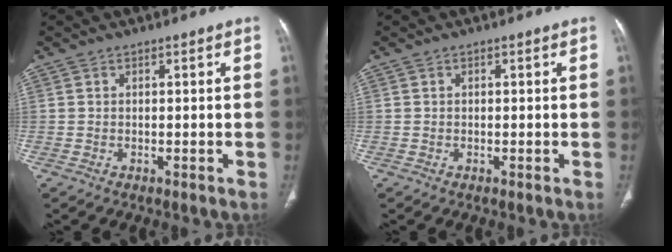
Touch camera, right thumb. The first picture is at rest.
{"total": 0.0}